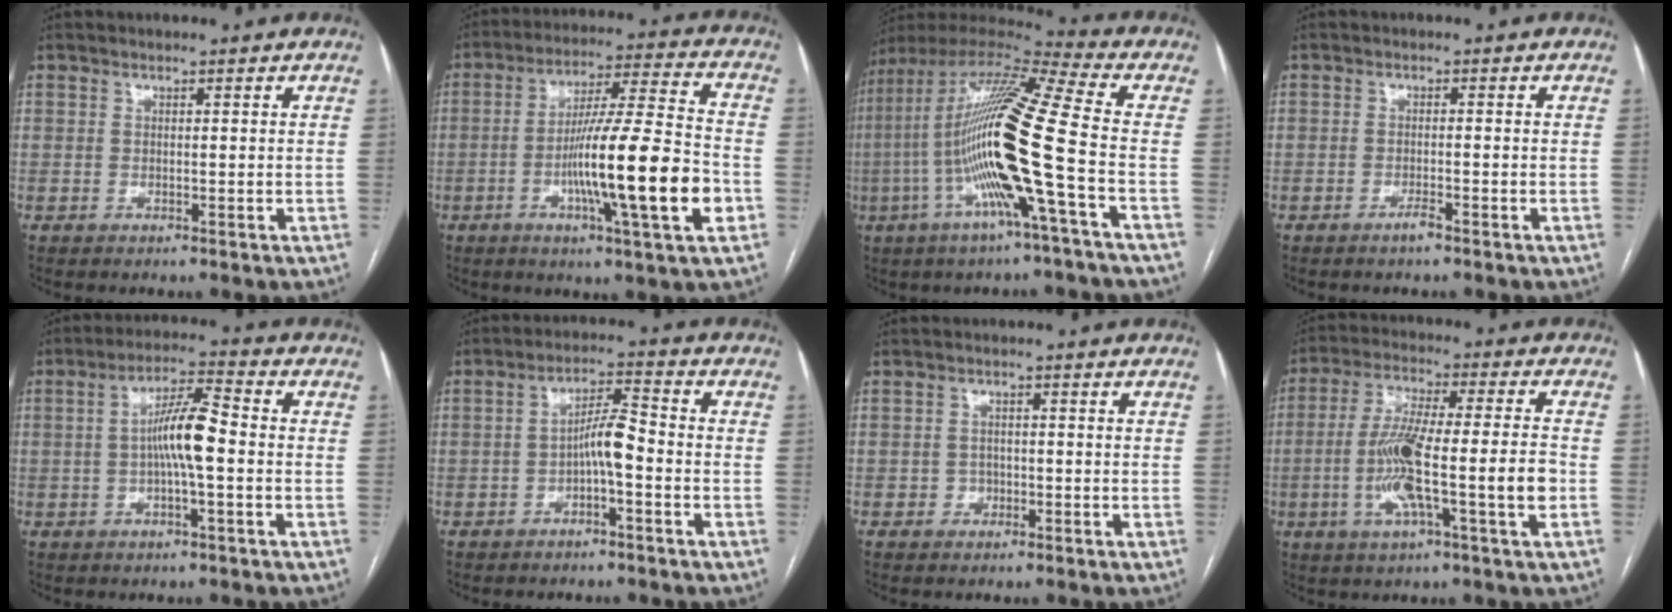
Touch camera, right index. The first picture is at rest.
{"total": 17.8, "force": [-4.7, 0.1, 17.2], "torque": [-0.286, -0.008, -0.081]}
{"total": 21.0, "force": [-4.1, 0.2, 20.6], "torque": [-0.415, -0.004, -0.092]}
{"total": 1.5, "force": [-1.2, 0.0, 0.9], "torque": [-0.017, 0.000, -0.020]}
{"total": 7.5, "force": [-0.6, 0.8, 7.4], "torque": [-0.139, 0.014, -0.016]}
{"total": 5.1, "force": [-1.6, 0.8, 4.8], "torque": [-0.086, 0.016, -0.026]}
{"total": 1.5, "force": [-0.8, 1.3, 0.3], "torque": [0.001, 0.007, -0.014]}
{"total": 13.5, "force": [-3.1, 0.6, 13.1], "torque": [-0.245, 0.005, -0.060]}